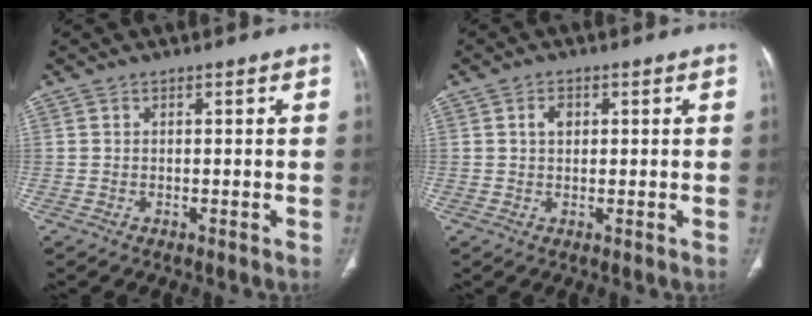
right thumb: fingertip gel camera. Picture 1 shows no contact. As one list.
[{"total": 2.3, "force": [0.7, 1.6, 1.5], "torque": [-0.022, 0.003, 0.011]}]